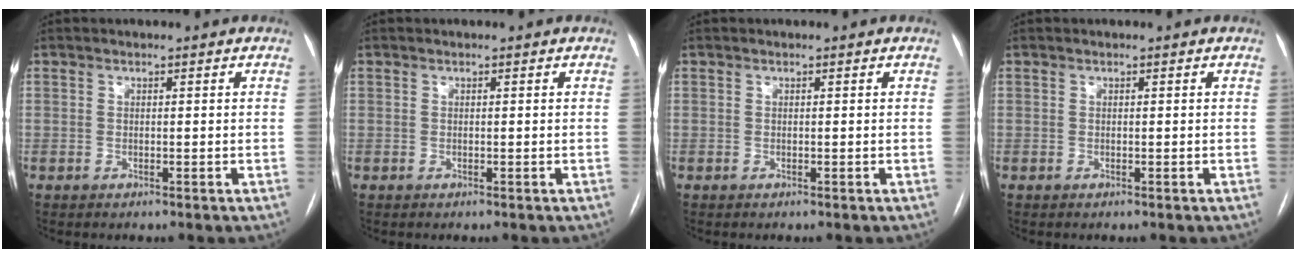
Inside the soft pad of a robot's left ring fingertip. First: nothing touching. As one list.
[{"total": 0.0}, {"total": 0.0}, {"total": 0.0}]